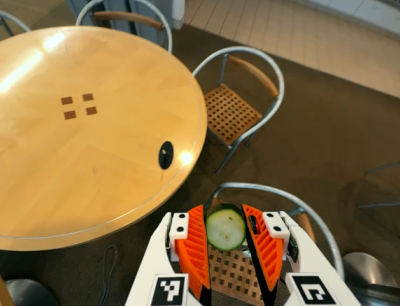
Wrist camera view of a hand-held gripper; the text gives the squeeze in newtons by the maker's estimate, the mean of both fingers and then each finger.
{"total": 8.6, "left": 8.5, "right": 8.7}